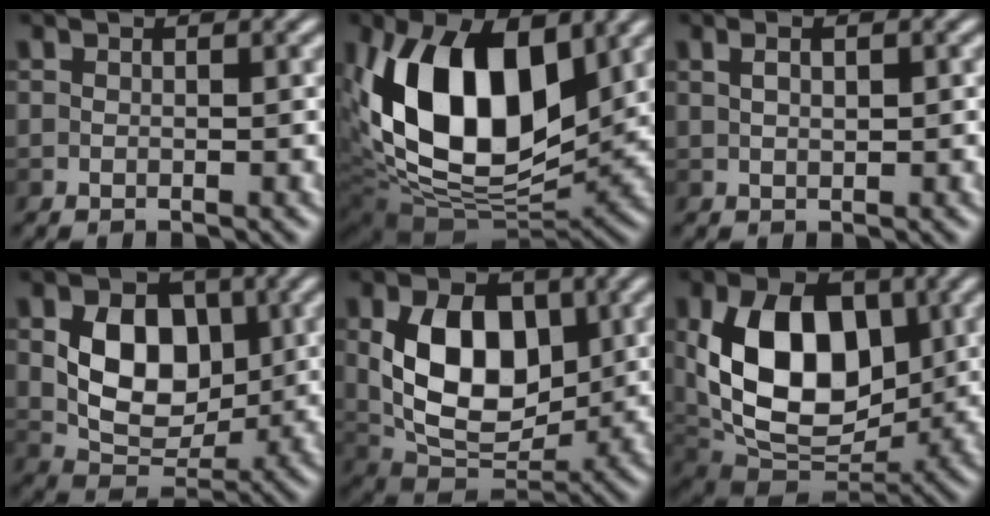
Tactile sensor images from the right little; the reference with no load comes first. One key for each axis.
{"total": 14.0, "fx": 2.3, "fy": 8.5, "fz": 10.9, "tx": -0.212, "ty": 0.007, "tz": 0.032}
{"total": 1.5, "fx": 0.0, "fy": 0.5, "fz": 1.4, "tx": -0.031, "ty": 0.003, "tz": 0.002}
{"total": 7.0, "fx": 0.1, "fy": 5.1, "fz": 4.8, "tx": -0.091, "ty": -0.009, "tz": 0.001}
{"total": 9.2, "fx": 0.3, "fy": 6.1, "fz": 6.9, "tx": -0.129, "ty": -0.006, "tz": 0.001}
{"total": 11.5, "fx": 0.5, "fy": 7.9, "fz": 8.4, "tx": -0.143, "ty": -0.003, "tz": 0.002}